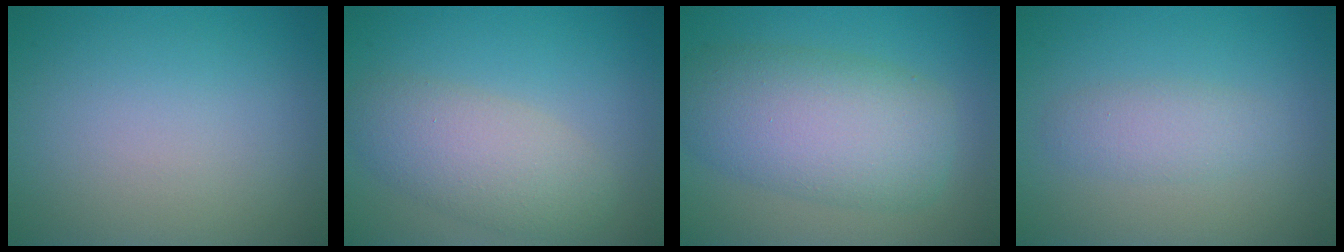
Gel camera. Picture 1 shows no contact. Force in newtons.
{"total": 4.6, "press": 4.6, "slide": 0.0}
{"total": 7.8, "press": 7.8, "slide": 0.2}
{"total": 2.0, "press": 2.0, "slide": 0.1}